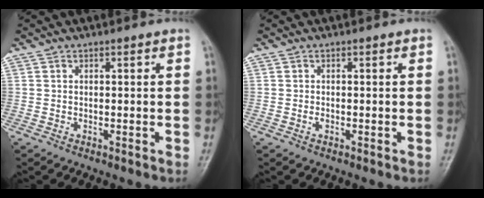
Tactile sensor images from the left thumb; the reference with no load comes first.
{"total": 0.8, "force": [-0.2, 0.5, 0.6], "torque": [-0.006, 0.001, -0.005]}